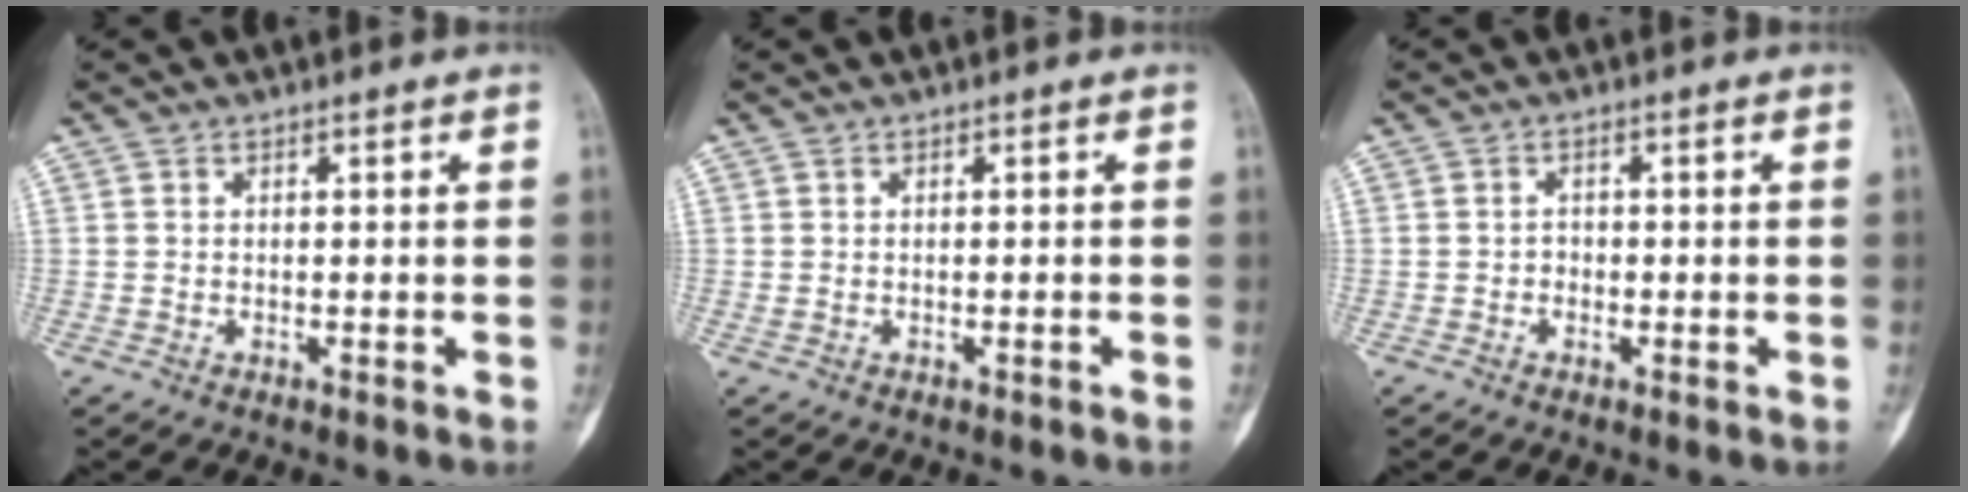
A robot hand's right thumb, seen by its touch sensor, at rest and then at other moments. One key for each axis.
{"total": 0.5, "fx": -0.1, "fy": 0.2, "fz": 0.5, "tx": -0.018, "ty": 0.006, "tz": 0.005}
{"total": 1.3, "fx": -0.6, "fy": 1.1, "fz": 0.4, "tx": 0.004, "ty": 0.006, "tz": -0.015}